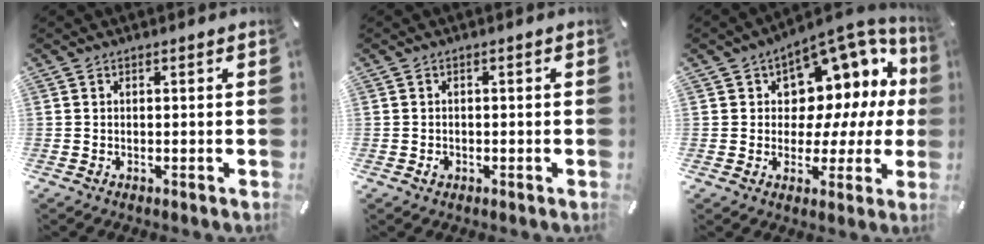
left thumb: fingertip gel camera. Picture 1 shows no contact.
{"total": 1.4, "force": [-0.4, 1.1, 0.6], "torque": [-0.014, 0.002, -0.010]}
{"total": 11.4, "force": [5.6, 8.3, 5.4], "torque": [-0.057, -0.067, 0.100]}